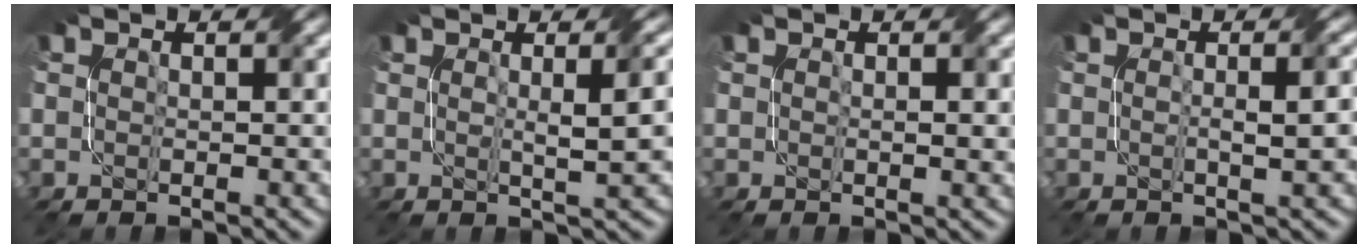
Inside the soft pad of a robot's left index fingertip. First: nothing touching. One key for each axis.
{"total": 3.5, "fx": 0.6, "fy": 0.8, "fz": 3.3, "tx": -0.043, "ty": 0.004, "tz": 0.010}
{"total": 1.0, "fx": 0.2, "fy": 0.3, "fz": 0.9, "tx": -0.017, "ty": -0.002, "tz": 0.006}
{"total": 2.4, "fx": 0.0, "fy": 0.5, "fz": 2.4, "tx": -0.033, "ty": 0.005, "tz": 0.000}